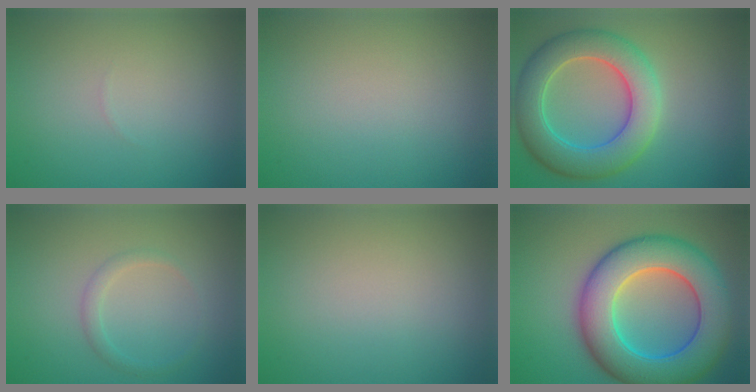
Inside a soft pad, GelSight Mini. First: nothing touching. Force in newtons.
{"total": 0.0}
{"total": 8.0, "press": 7.9, "slide": 0.7}
{"total": 1.2, "press": 1.2, "slide": 0.1}
{"total": 0.0}
{"total": 11.8, "press": 11.8, "slide": 0.4}